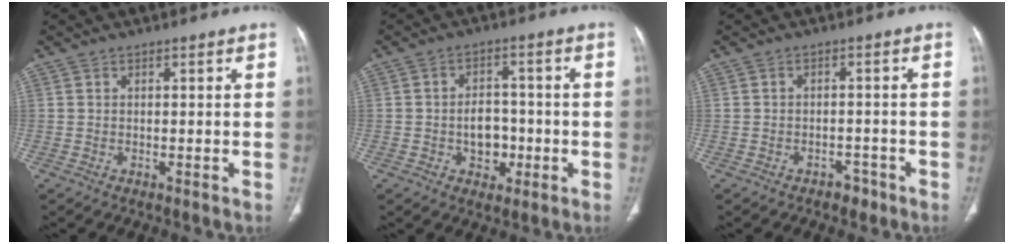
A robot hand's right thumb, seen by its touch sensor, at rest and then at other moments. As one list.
[{"total": 6.5, "force": [-1.5, 4.8, 4.0], "torque": [-0.032, 0.018, -0.022]}, {"total": 2.8, "force": [-1.9, 1.8, 0.9], "torque": [-0.004, 0.015, -0.021]}]